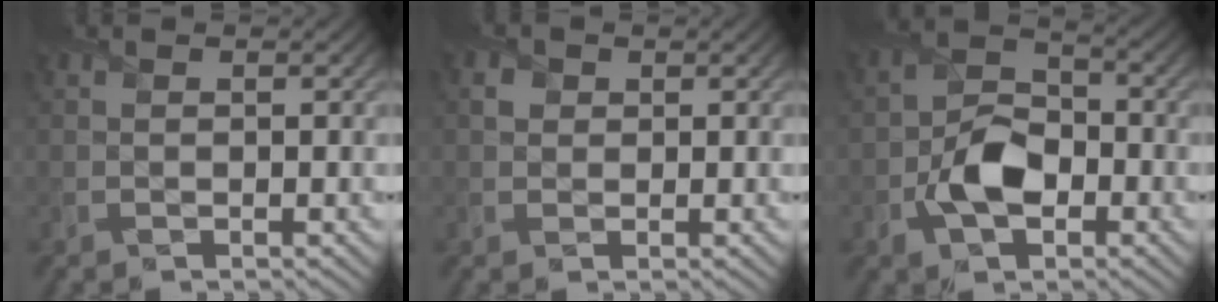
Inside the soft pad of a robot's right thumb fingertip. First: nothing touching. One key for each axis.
{"total": 1.5, "fx": 0.5, "fy": 1.4, "fz": 0.2, "tx": -0.004, "ty": 0.000, "tz": 0.005}
{"total": 6.7, "fx": -2.4, "fy": 4.4, "fz": 4.5, "tx": -0.083, "ty": 0.001, "tz": -0.052}